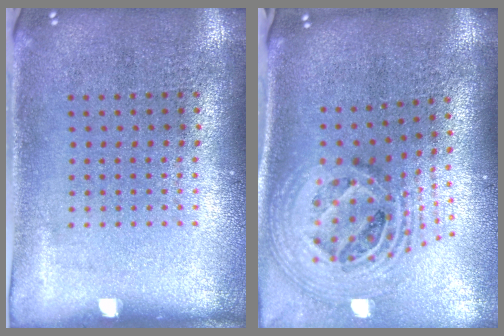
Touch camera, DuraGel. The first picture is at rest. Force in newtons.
{"total": 2.5, "press": 1.8, "slide": 1.7}